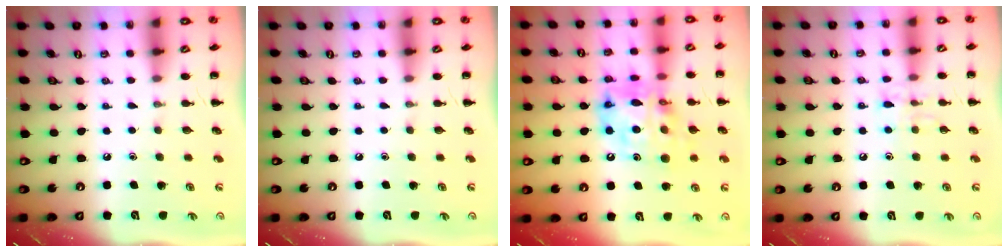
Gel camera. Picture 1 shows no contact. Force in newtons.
{"total": 0.0}
{"total": 16.8, "press": 16.2, "slide": 4.2}
{"total": 7.1, "press": 7.0, "slide": 1.0}